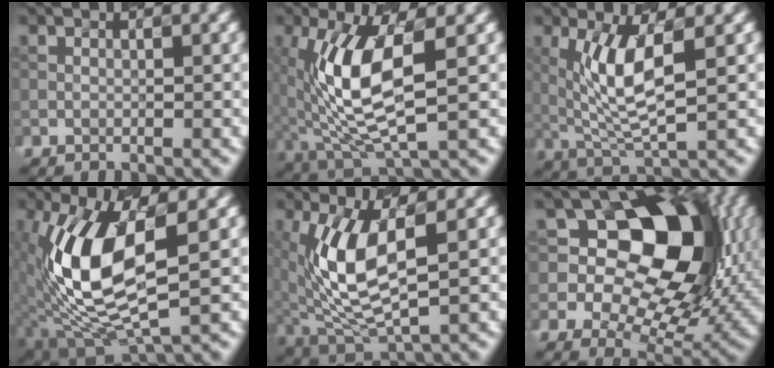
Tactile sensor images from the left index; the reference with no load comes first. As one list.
[{"total": 8.0, "force": [0.6, 2.8, 7.5], "torque": [-0.166, -0.002, 0.025]}, {"total": 5.7, "force": [1.1, 1.4, 5.4], "torque": [-0.117, -0.008, 0.038]}, {"total": 10.4, "force": [0.8, 4.5, 9.4], "torque": [-0.210, -0.002, 0.026]}, {"total": 7.8, "force": [1.1, 3.2, 7.0], "torque": [-0.164, -0.002, 0.035]}, {"total": 14.1, "force": [3.6, 9.5, 9.8], "torque": [-0.123, 0.021, 0.064]}]